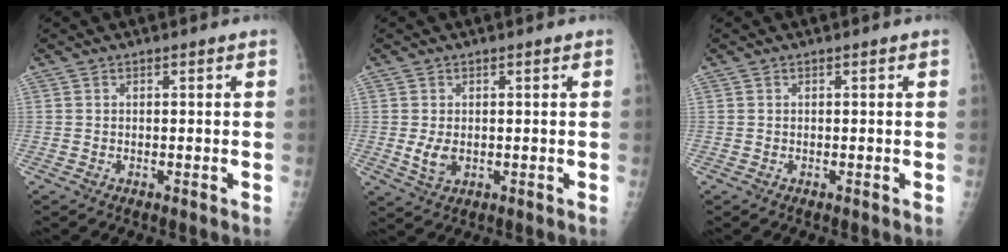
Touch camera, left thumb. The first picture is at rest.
{"total": 3.5, "force": [0.0, 2.1, 2.8], "torque": [-0.051, -0.009, 0.007]}
{"total": 0.0}